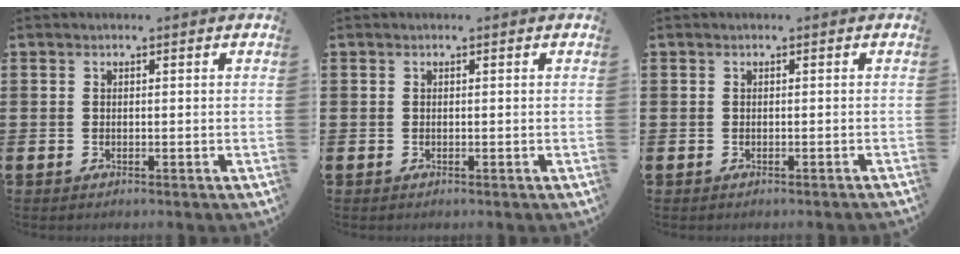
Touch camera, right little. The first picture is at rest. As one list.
[{"total": 0.0}, {"total": 0.0}]